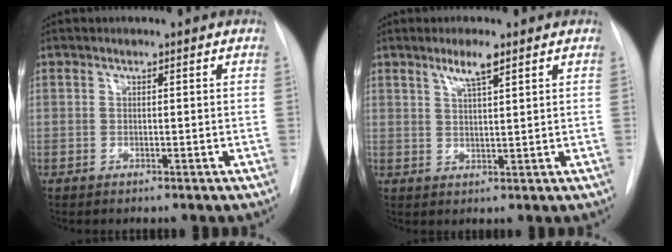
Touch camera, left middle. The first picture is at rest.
{"total": 3.7, "force": [2.4, 0.1, 2.8], "torque": [-0.055, 0.000, 0.045]}